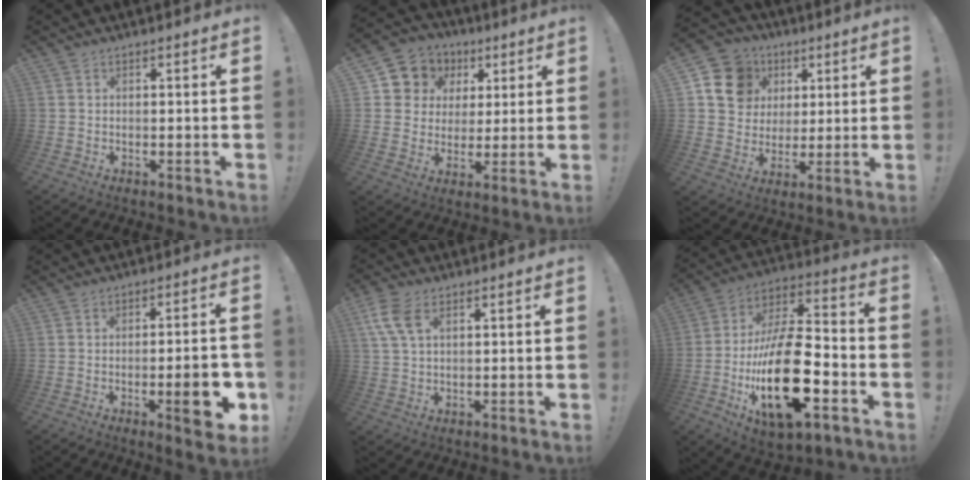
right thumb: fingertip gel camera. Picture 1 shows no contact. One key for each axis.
{"total": 9.2, "fx": 2.8, "fy": 8.6, "fz": 1.9, "tx": -0.024, "ty": -0.018, "tz": 0.060}
{"total": 13.8, "fx": 4.7, "fy": 11.9, "fz": 5.1, "tx": -0.073, "ty": -0.012, "tz": 0.104}
{"total": 10.9, "fx": -3.6, "fy": 2.5, "fz": 9.9, "tx": -0.115, "ty": 0.000, "tz": -0.053}
{"total": 7.4, "fx": 2.9, "fy": 4.2, "fz": 5.4, "tx": -0.113, "ty": -0.001, "tz": 0.057}
{"total": 27.0, "fx": -7.8, "fy": 11.8, "fz": 23.1, "tx": -0.439, "ty": 0.037, "tz": -0.125}